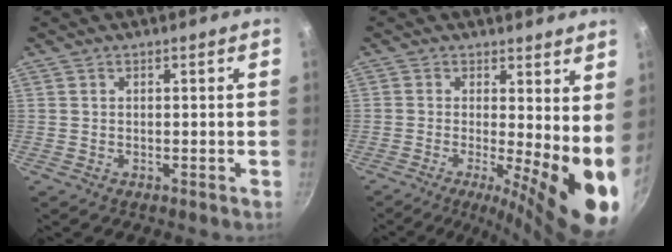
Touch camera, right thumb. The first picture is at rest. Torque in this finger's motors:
{"motor_torque": [-0.28, 1.64, 0.39, -0.30, 0.16]}